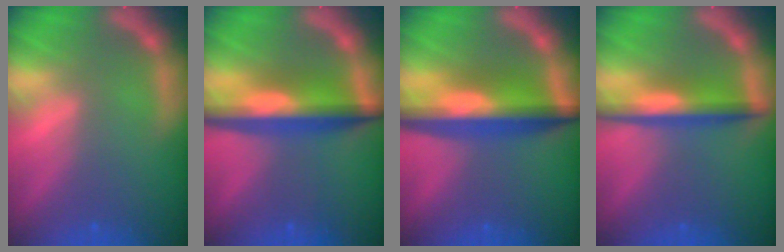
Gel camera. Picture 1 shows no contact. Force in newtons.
{"total": 7.4}
{"total": 8.6}
{"total": 5.0}